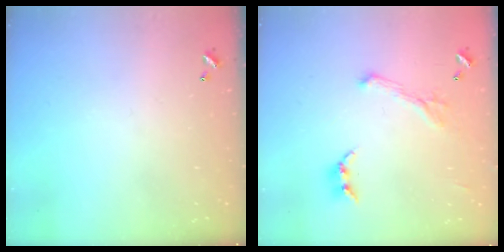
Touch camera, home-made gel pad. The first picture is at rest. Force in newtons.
{"total": 1.1, "press": 0.6, "slide": 0.9}